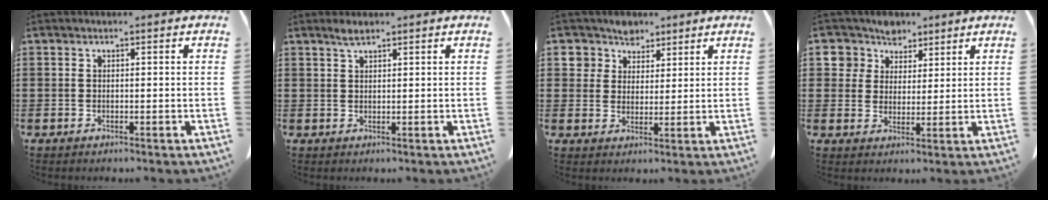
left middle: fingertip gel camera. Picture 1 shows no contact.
{"total": 1.5, "force": [1.2, 0.3, 0.9], "torque": [-0.021, -0.001, 0.022]}
{"total": 4.9, "force": [3.4, 3.4, 0.3], "torque": [-0.032, 0.000, 0.061]}
{"total": 5.6, "force": [3.8, 4.0, 0.4], "torque": [-0.043, -0.008, 0.069]}